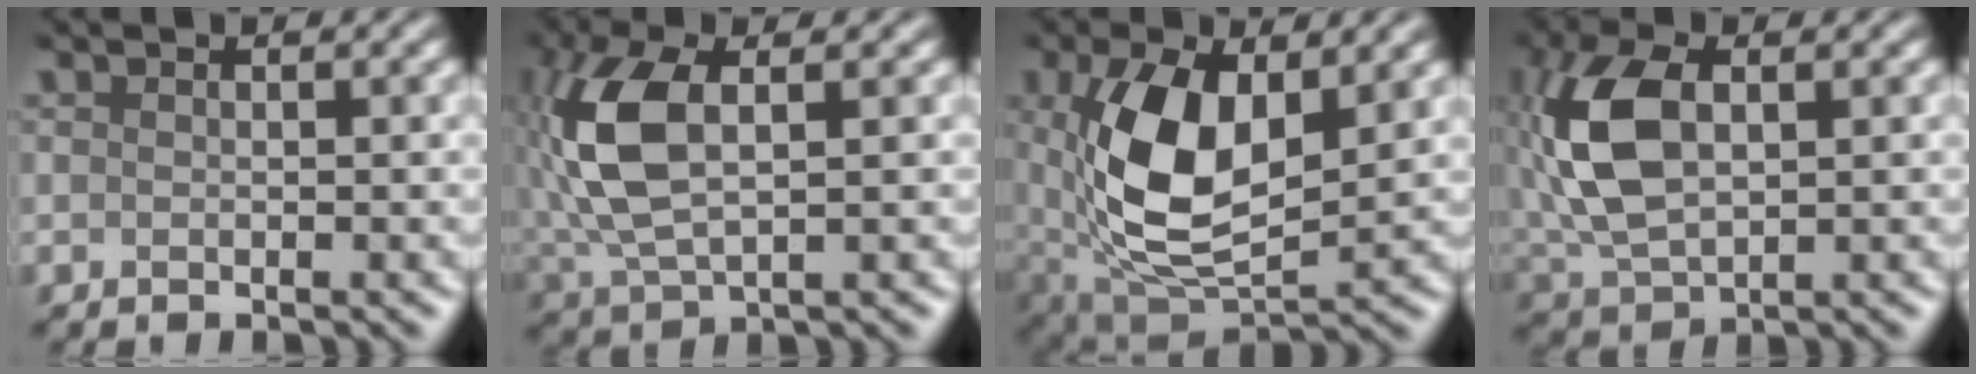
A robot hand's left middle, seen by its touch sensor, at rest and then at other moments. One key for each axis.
{"total": 6.7, "fx": 0.5, "fy": 3.4, "fz": 5.7, "tx": -0.171, "ty": 0.008, "tz": 0.025}
{"total": 7.6, "fx": 1.1, "fy": 3.8, "fz": 6.5, "tx": -0.162, "ty": -0.005, "tz": 0.039}
{"total": 7.2, "fx": 0.5, "fy": 4.2, "fz": 5.8, "tx": -0.164, "ty": 0.006, "tz": 0.026}